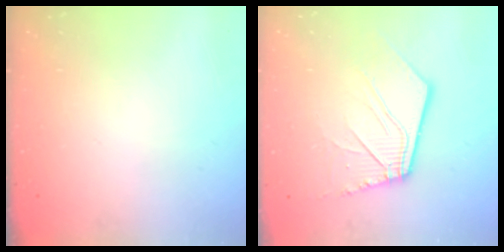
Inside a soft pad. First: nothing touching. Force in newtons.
{"total": 12.4, "press": 12.3, "slide": 1.7}